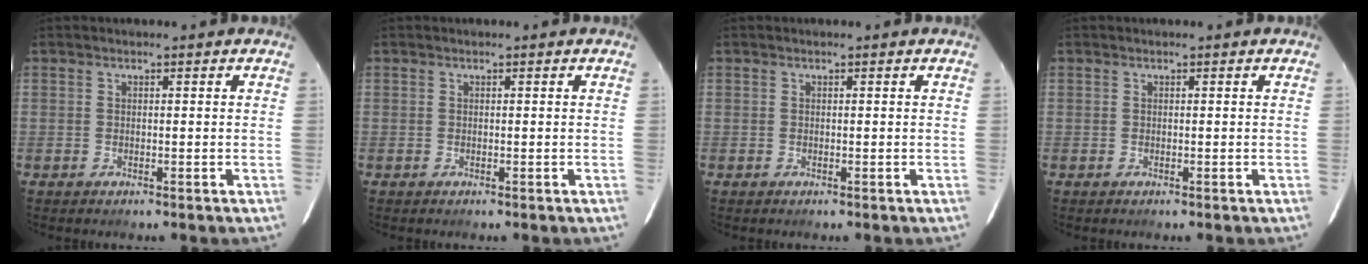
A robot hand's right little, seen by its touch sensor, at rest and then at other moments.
{"total": 0.0}
{"total": 0.0}
{"total": 0.0}